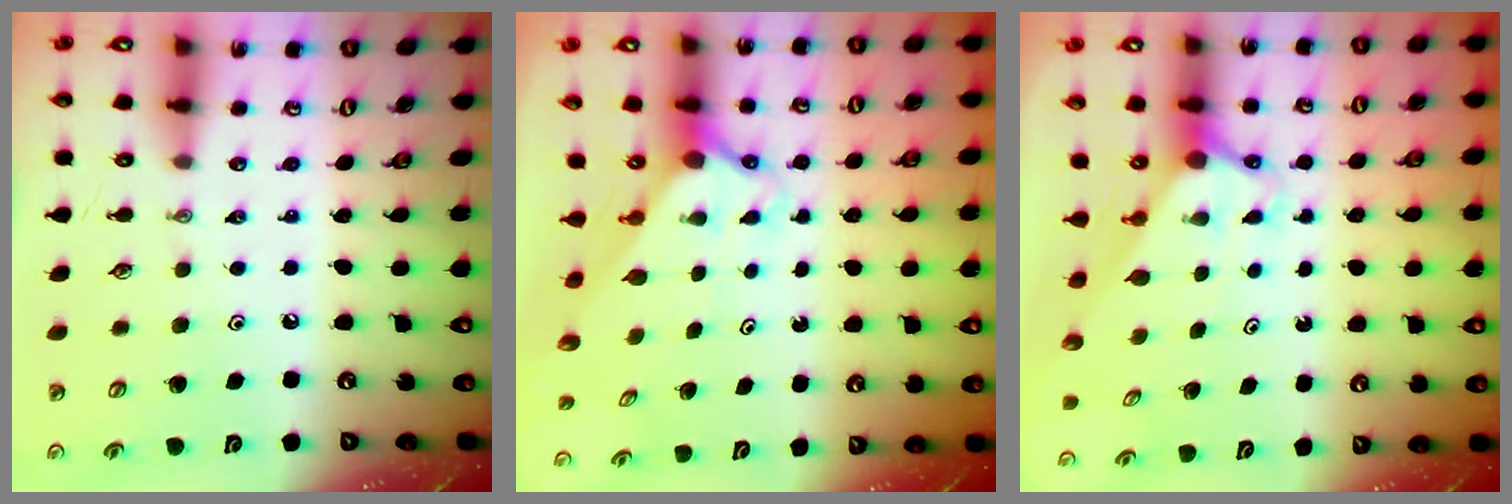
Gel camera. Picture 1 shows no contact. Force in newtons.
{"total": 2.2, "press": 2.2, "slide": 0.2}
{"total": 2.8, "press": 2.8, "slide": 0.0}